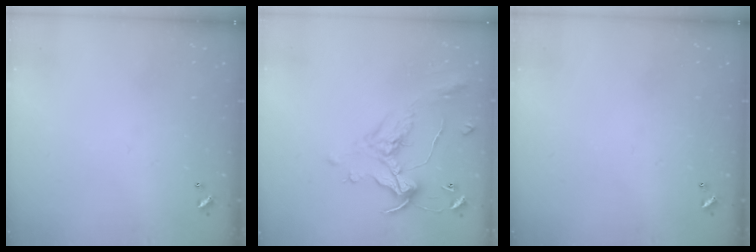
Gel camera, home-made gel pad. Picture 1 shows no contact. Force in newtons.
{"total": 1.8, "press": 1.5, "slide": 1.1}
{"total": 0.0}